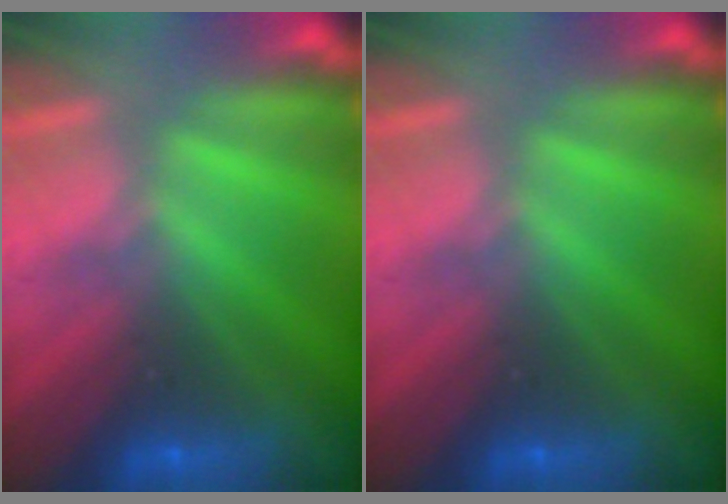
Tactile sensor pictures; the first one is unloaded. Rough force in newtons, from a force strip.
{"total": 0.0}